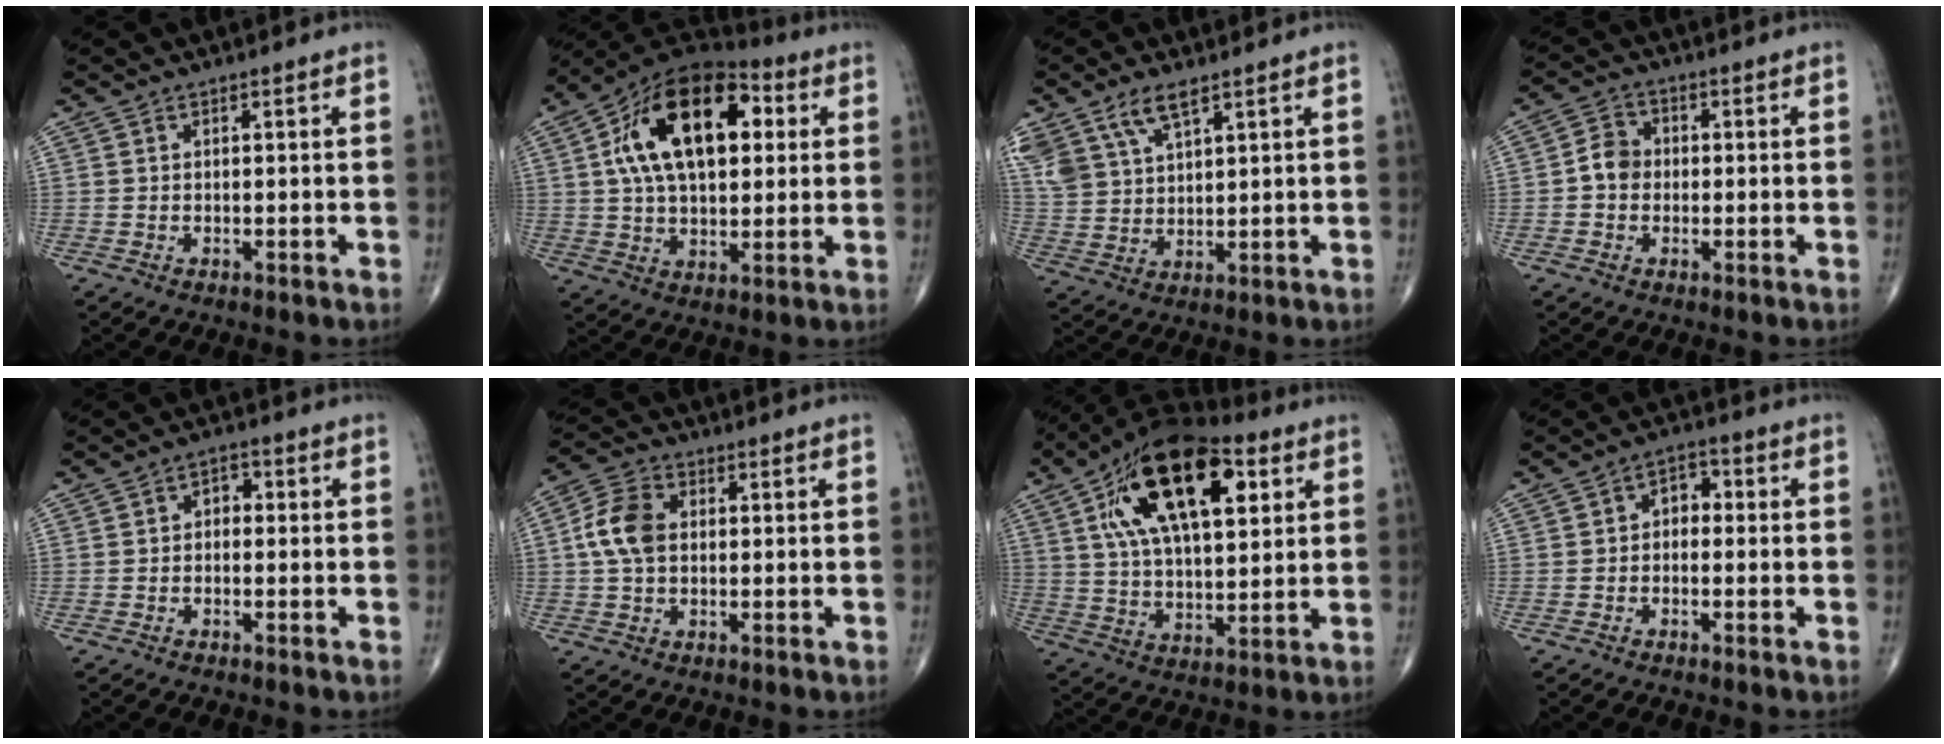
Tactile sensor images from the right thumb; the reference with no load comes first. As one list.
[{"total": 21.7, "force": [5.2, 12.1, 17.2], "torque": [-0.271, 0.016, 0.076]}, {"total": 10.3, "force": [6.5, 4.8, 6.5], "torque": [-0.128, -0.012, 0.136]}, {"total": 4.5, "force": [-0.5, 3.8, 2.3], "torque": [-0.028, 0.016, -0.017]}, {"total": 2.7, "force": [-0.1, 2.0, 1.9], "torque": [-0.011, 0.011, -0.012]}, {"total": 8.0, "force": [0.7, 5.5, 5.8], "torque": [-0.114, 0.018, 0.008]}, {"total": 23.1, "force": [8.7, 11.0, 18.3], "torque": [-0.300, -0.007, 0.143]}, {"total": 4.1, "force": [-0.1, 2.9, 2.8], "torque": [-0.024, 0.018, -0.016]}]